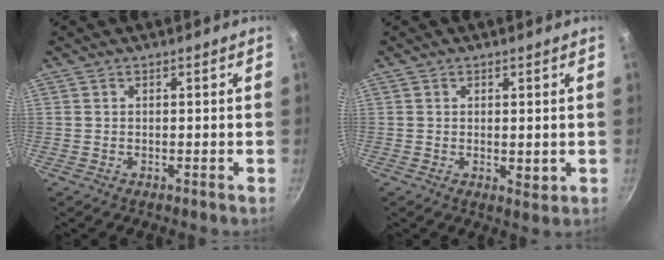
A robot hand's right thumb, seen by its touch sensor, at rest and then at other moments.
{"total": 2.4, "force": [0.1, 1.2, 2.0], "torque": [-0.030, -0.009, 0.003]}